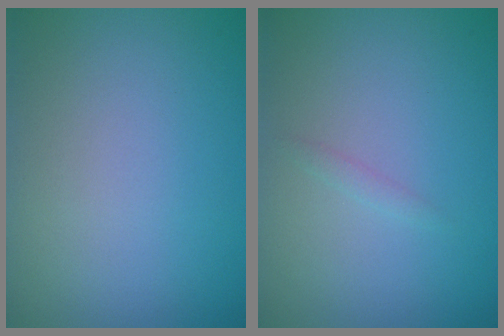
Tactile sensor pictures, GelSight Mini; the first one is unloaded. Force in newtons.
{"total": 0.6, "press": 0.6, "slide": 0.0}